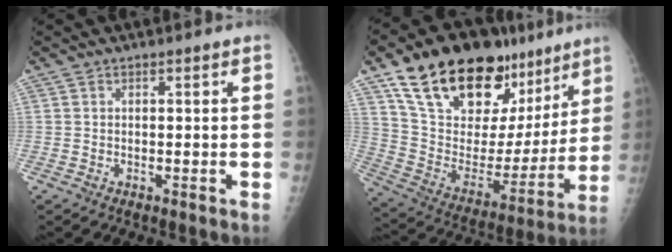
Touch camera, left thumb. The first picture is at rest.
{"total": 29.2, "force": [18.5, 15.1, 16.7], "torque": [-0.226, -0.035, 0.310]}